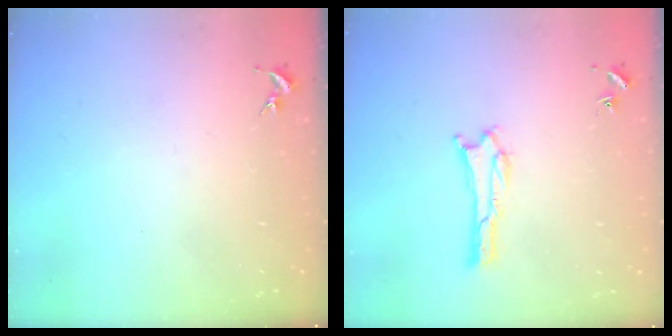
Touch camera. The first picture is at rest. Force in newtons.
{"total": 1.3, "press": 1.3, "slide": 0.4}